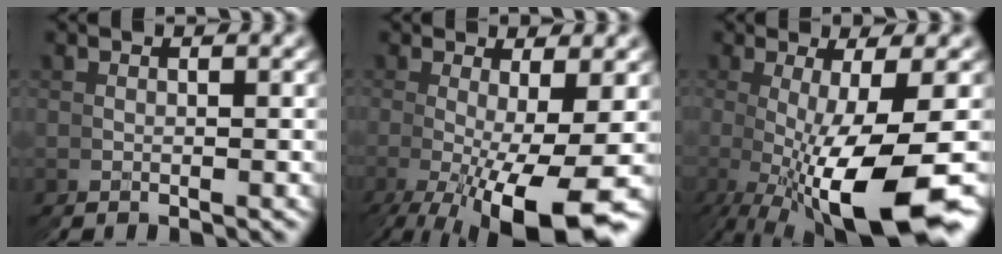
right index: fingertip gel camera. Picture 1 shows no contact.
{"total": 8.5, "force": [-3.2, 2.4, 7.5], "torque": [-0.123, -0.033, -0.027]}
{"total": 10.3, "force": [-2.4, 3.3, 9.5], "torque": [-0.181, -0.026, -0.014]}